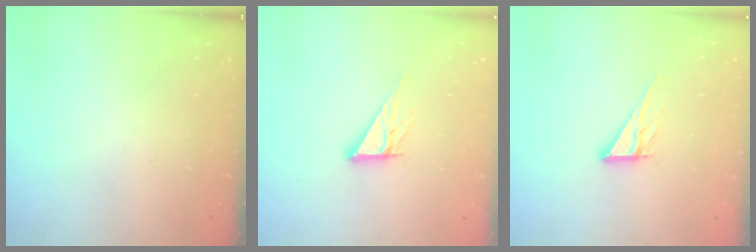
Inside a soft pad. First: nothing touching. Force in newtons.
{"total": 8.0, "press": 8.0, "slide": 0.7}
{"total": 8.2, "press": 8.1, "slide": 0.7}